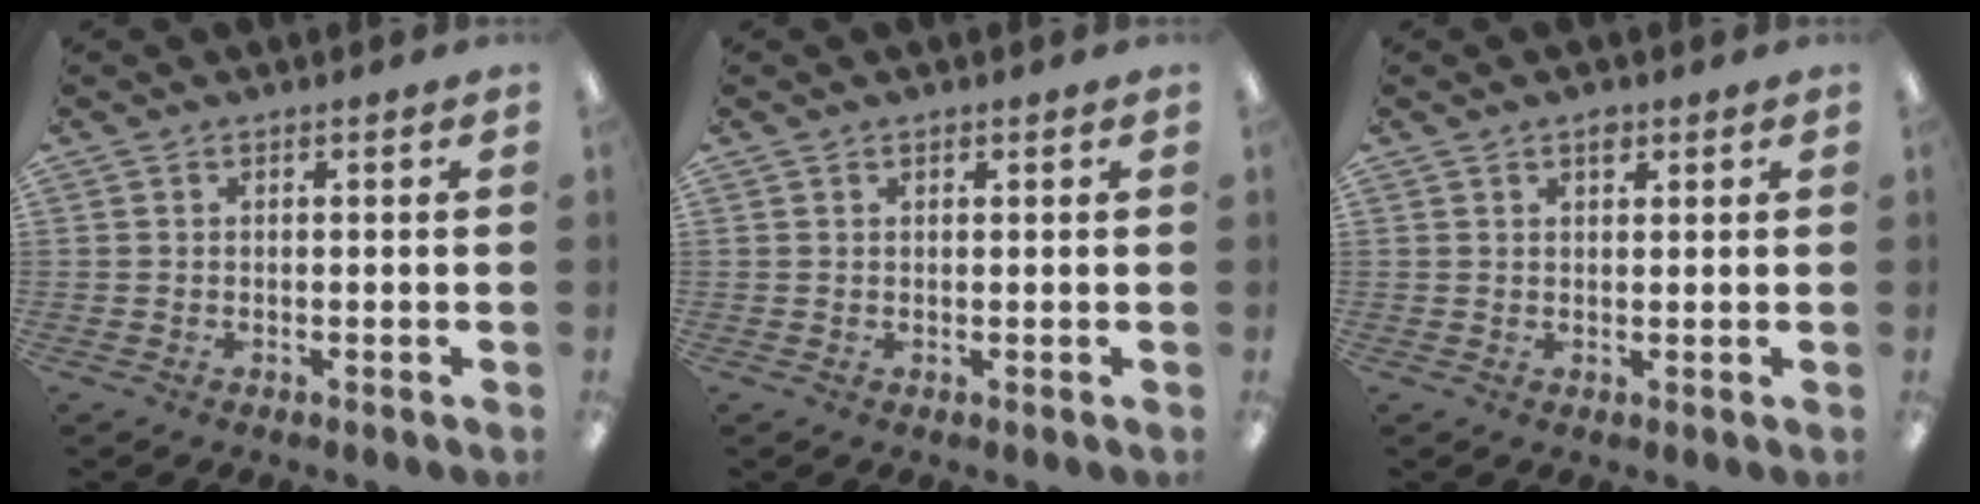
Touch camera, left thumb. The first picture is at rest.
{"total": 0.7, "force": [0.6, 0.3, 0.3], "torque": [-0.007, 0.001, 0.011]}
{"total": 2.3, "force": [1.6, 1.1, 1.2], "torque": [-0.002, -0.009, 0.023]}